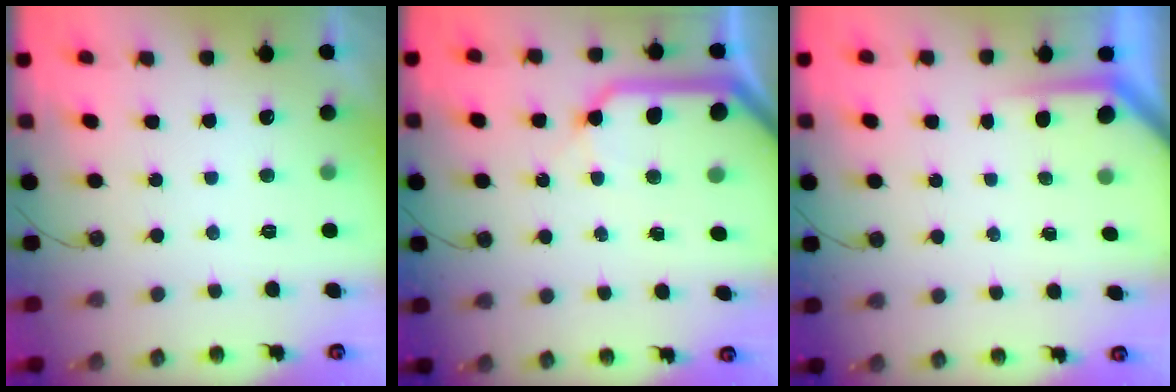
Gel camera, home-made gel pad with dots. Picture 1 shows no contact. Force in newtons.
{"total": 14.3, "press": 14.2, "slide": 1.5}
{"total": 2.7, "press": 2.7, "slide": 0.4}